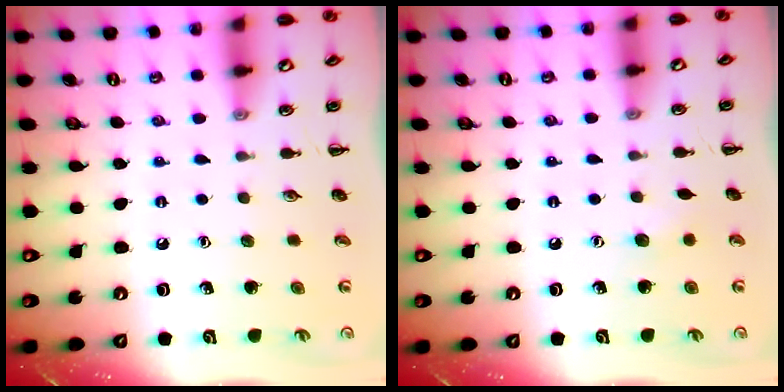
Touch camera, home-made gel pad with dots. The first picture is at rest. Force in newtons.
{"total": 3.5, "press": 3.4, "slide": 1.0}